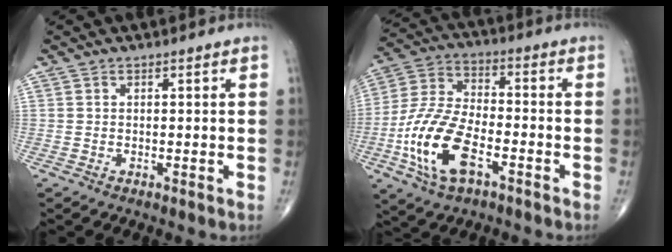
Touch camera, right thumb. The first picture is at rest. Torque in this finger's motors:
{"motor_torque": [0.20, 0.63, 1.26, -0.56, 0.48]}